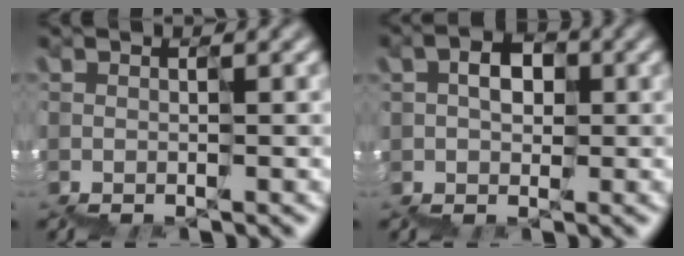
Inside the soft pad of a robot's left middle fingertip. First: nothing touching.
{"total": 3.1, "force": [0.8, 2.5, 1.7], "torque": [-0.016, 0.016, 0.010]}